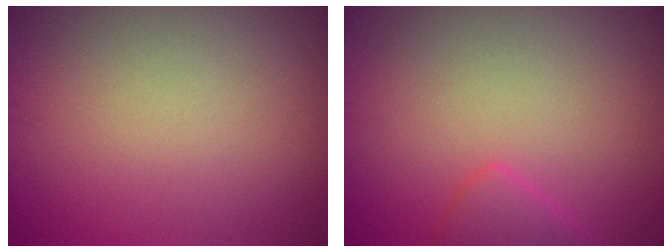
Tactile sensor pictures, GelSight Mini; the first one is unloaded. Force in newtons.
{"total": 2.0, "press": 1.9, "slide": 0.2}